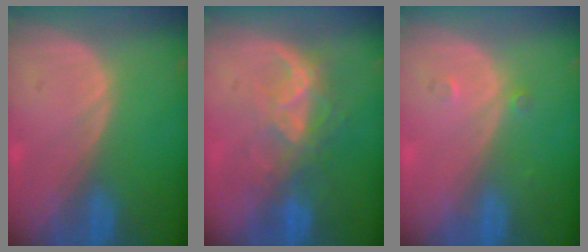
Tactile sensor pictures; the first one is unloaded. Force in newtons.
{"total": 6.8, "press": 6.2, "slide": 2.8}
{"total": 1.2, "press": 1.0, "slide": 0.7}